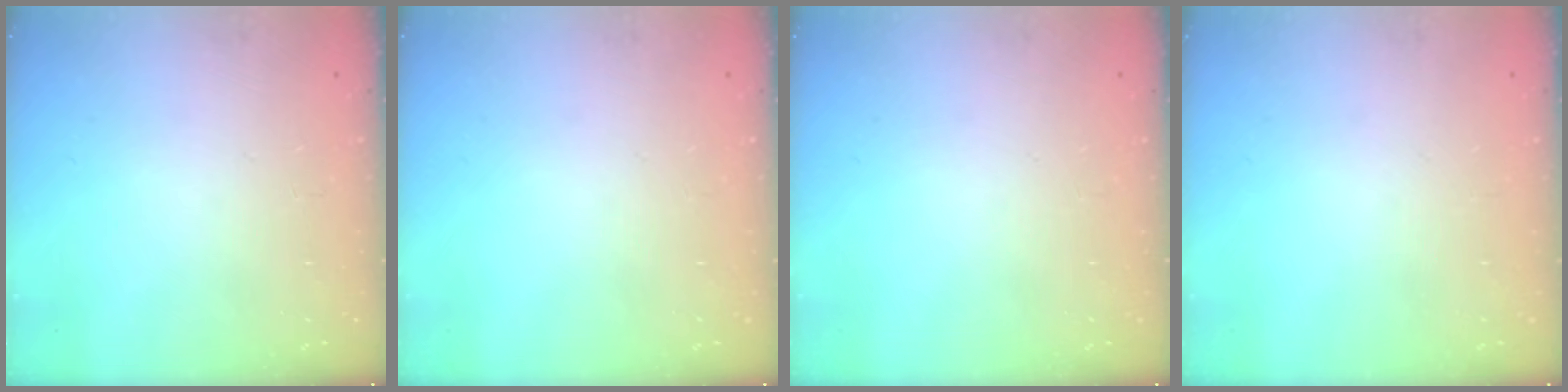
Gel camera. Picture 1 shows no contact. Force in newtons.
{"total": 0.0}
{"total": 0.0}
{"total": 0.0}